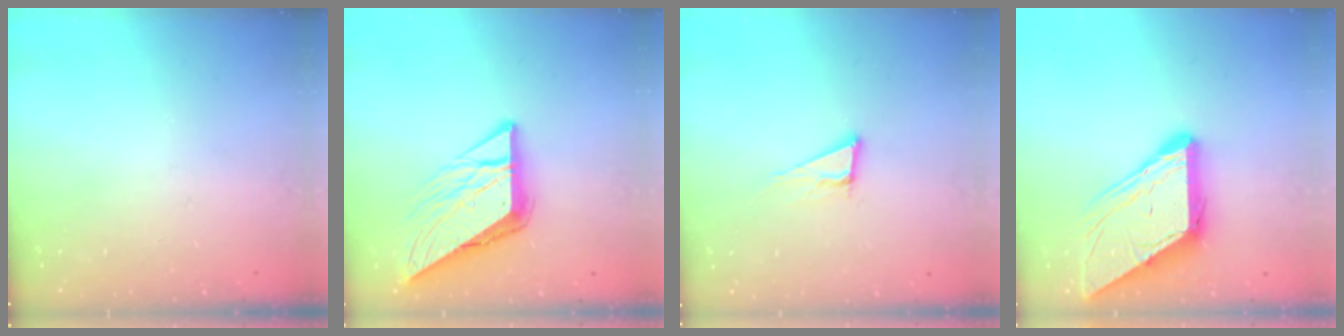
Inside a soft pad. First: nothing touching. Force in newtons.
{"total": 10.9, "press": 10.8, "slide": 1.1}
{"total": 6.8, "press": 6.2, "slide": 2.8}
{"total": 12.0, "press": 12.0, "slide": 1.2}